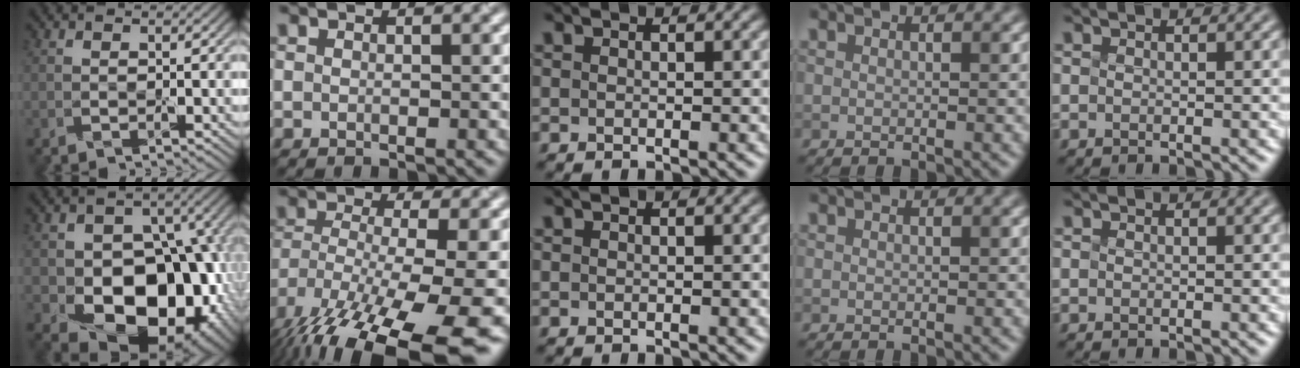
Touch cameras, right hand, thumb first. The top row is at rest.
{"thumb": {"total": 16.4, "force": [-3.7, 12.0, 10.5], "torque": [-0.123, -0.027, -0.058]}, "index": {"total": 16.4, "force": [-9.8, 4.8, 12.2], "torque": [-0.238, -0.044, -0.140]}}